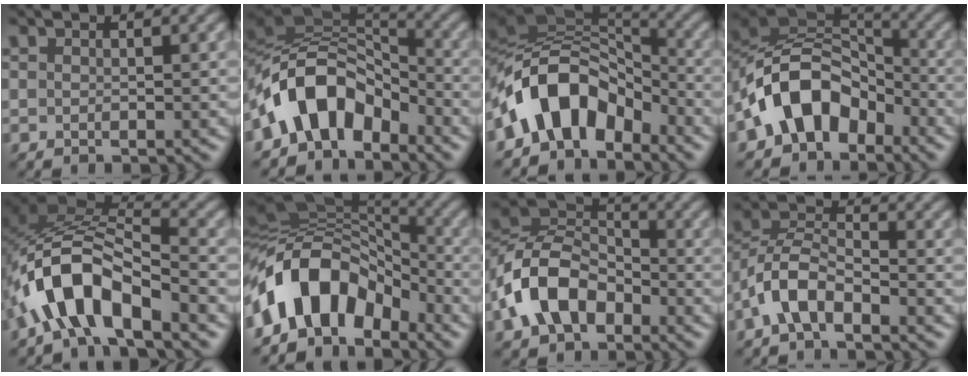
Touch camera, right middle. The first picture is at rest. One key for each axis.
{"total": 8.2, "fx": -4.6, "fy": 4.9, "fz": 4.7, "tx": -0.061, "ty": 0.015, "tz": -0.096}
{"total": 9.0, "fx": -4.9, "fy": 5.4, "fz": 5.4, "tx": -0.071, "ty": 0.018, "tz": -0.101}
{"total": 8.2, "fx": -4.0, "fy": 5.5, "fz": 4.6, "tx": -0.061, "ty": 0.015, "tz": -0.089}
{"total": 8.1, "fx": -4.1, "fy": 3.7, "fz": 5.9, "tx": -0.103, "ty": 0.011, "tz": -0.083}
{"total": 10.6, "fx": -5.0, "fy": 6.5, "fz": 6.8, "tx": -0.111, "ty": 0.028, "tz": -0.105}
{"total": 8.1, "fx": -3.4, "fy": 5.4, "fz": 4.9, "tx": -0.098, "ty": 0.013, "tz": -0.081}
{"total": 4.5, "fx": -2.7, "fy": 2.1, "fz": 3.0, "tx": -0.057, "ty": 0.014, "tz": -0.062}